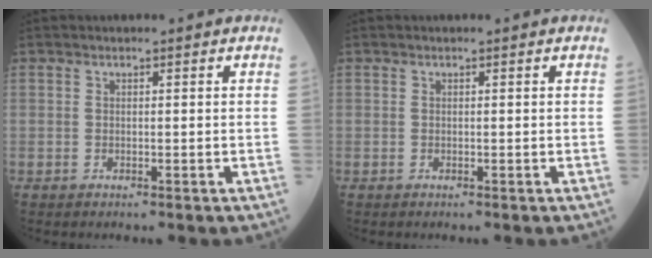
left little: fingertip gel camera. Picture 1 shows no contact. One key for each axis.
{"total": 0.0}